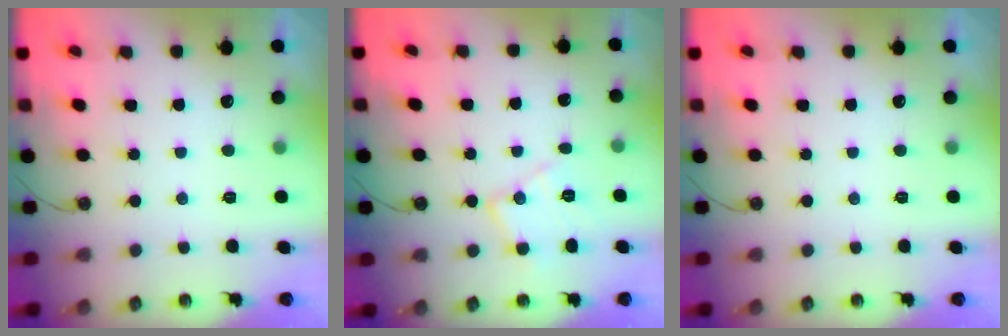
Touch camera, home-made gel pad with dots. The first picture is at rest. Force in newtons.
{"total": 10.3, "press": 10.3, "slide": 0.5}
{"total": 0.0}